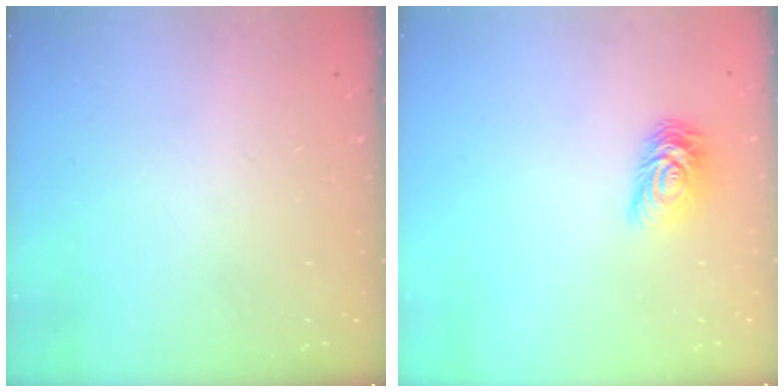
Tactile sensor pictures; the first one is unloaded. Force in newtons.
{"total": 7.2, "press": 7.2, "slide": 0.4}